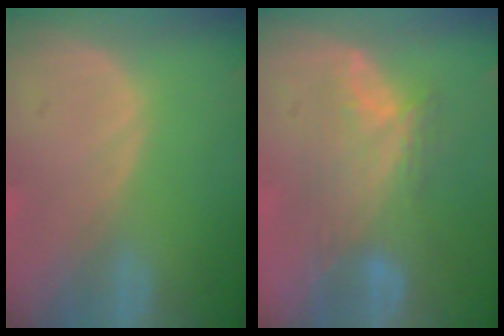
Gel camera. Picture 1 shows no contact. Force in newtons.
{"total": 7.6, "press": 7.2, "slide": 2.2}